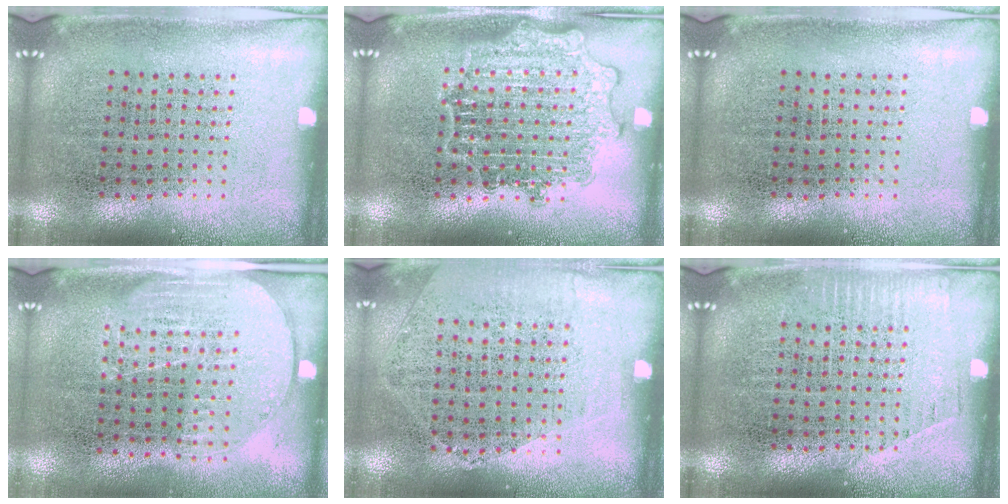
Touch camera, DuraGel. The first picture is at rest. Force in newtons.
{"total": 1.7, "press": 1.7, "slide": 0.4}
{"total": 0.0}
{"total": 1.7, "press": 1.4, "slide": 0.8}
{"total": 1.2, "press": 0.9, "slide": 0.7}
{"total": 0.9, "press": 0.8, "slide": 0.2}